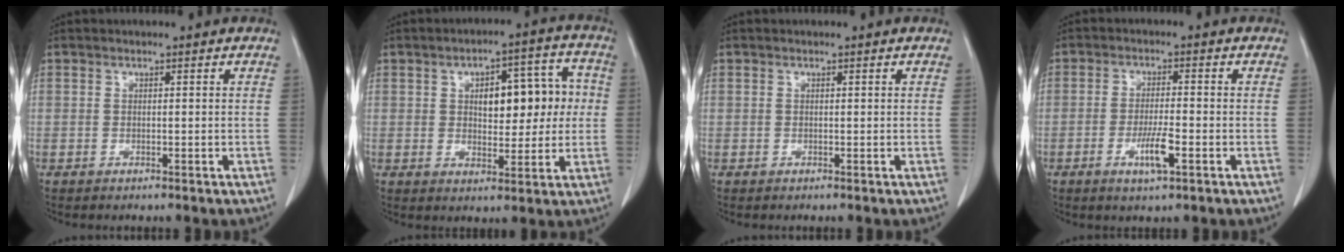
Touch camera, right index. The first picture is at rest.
{"total": 10.6, "force": [1.3, 4.8, 9.3], "torque": [-0.120, 0.033, 0.027]}
{"total": 0.0}
{"total": 4.9, "force": [-2.0, 0.6, 4.5], "torque": [-0.085, -0.005, -0.036]}